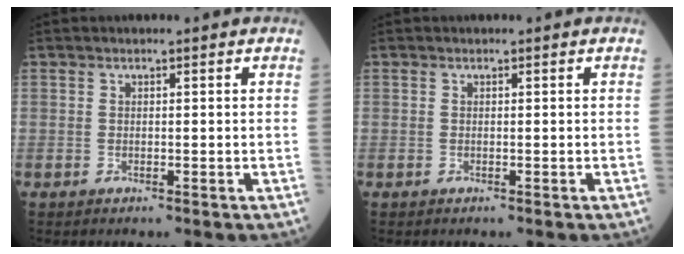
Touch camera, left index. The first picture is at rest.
{"total": 0.0}